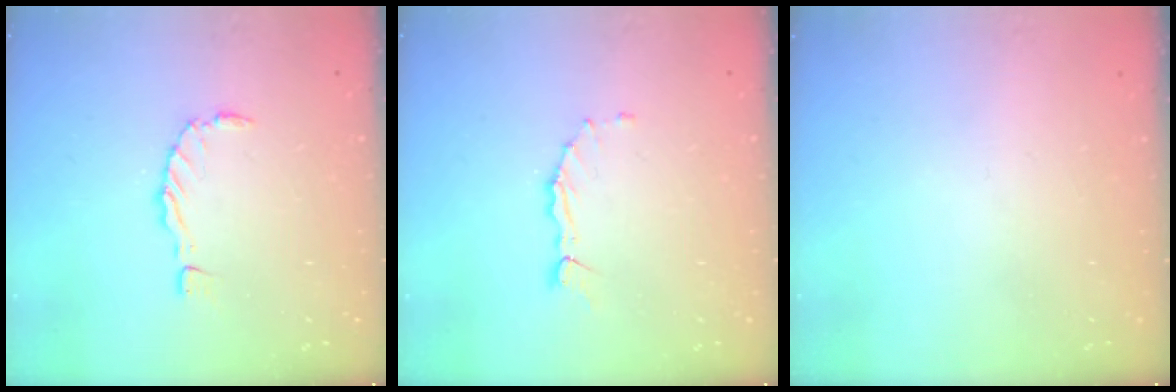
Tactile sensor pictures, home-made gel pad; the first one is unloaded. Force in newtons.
{"total": 1.9, "press": 1.9, "slide": 0.3}
{"total": 0.0}